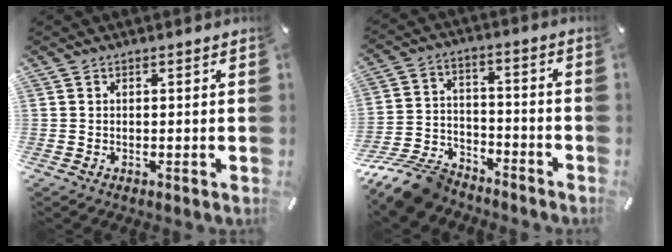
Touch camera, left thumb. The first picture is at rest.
{"total": 13.3, "force": [-11.2, 5.4, 4.8], "torque": [-0.084, 0.066, -0.209]}